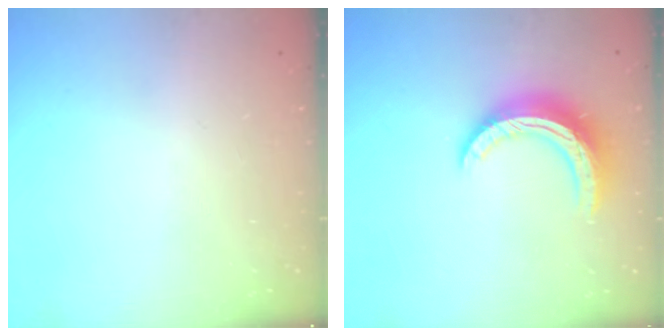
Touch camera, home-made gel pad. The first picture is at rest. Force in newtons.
{"total": 13.2, "press": 13.2, "slide": 0.3}